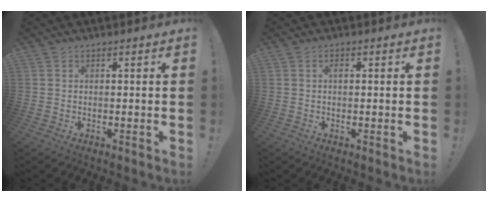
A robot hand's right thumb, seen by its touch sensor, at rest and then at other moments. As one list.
[{"total": 0.9, "force": [0.1, 0.5, 0.7], "torque": [-0.010, 0.002, -0.001]}]